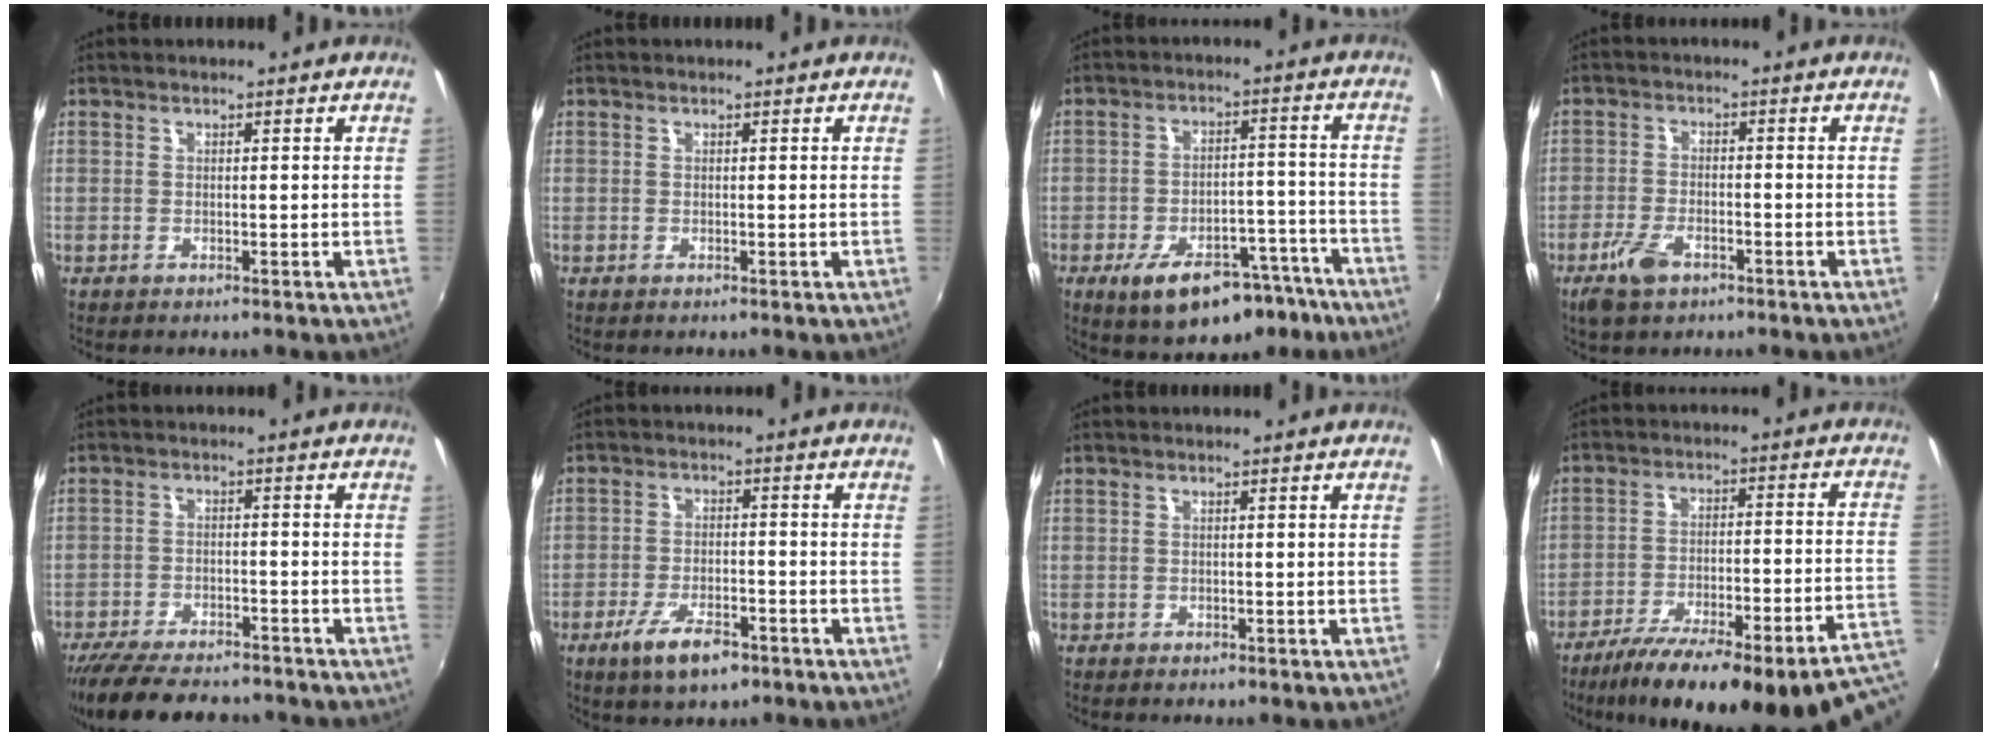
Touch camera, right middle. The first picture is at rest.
{"total": 0.0}
{"total": 16.4, "force": [-10.7, 7.6, 9.9], "torque": [-0.169, -0.001, -0.145]}
{"total": 6.2, "force": [-3.8, 2.9, 3.9], "torque": [-0.097, -0.009, -0.069]}
{"total": 14.6, "force": [-12.3, 4.2, 6.7], "torque": [-0.145, -0.031, -0.194]}
{"total": 8.0, "force": [-4.9, 3.0, 5.6], "torque": [-0.125, -0.014, -0.083]}
{"total": 0.5, "force": [-0.4, 0.4, 0.1], "torque": [-0.004, -0.002, -0.006]}
{"total": 26.1, "force": [-18.0, 4.4, 18.3], "torque": [-0.259, -0.047, -0.243]}